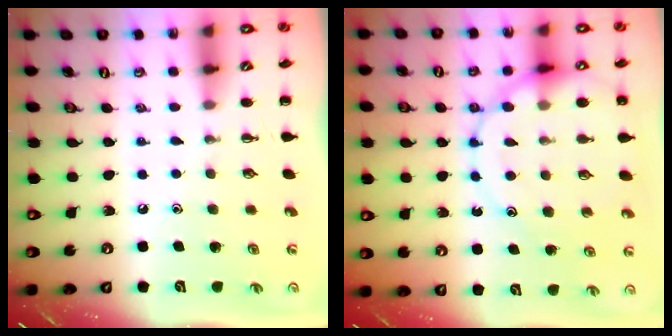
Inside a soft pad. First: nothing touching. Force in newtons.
{"total": 17.0, "press": 16.8, "slide": 2.8}